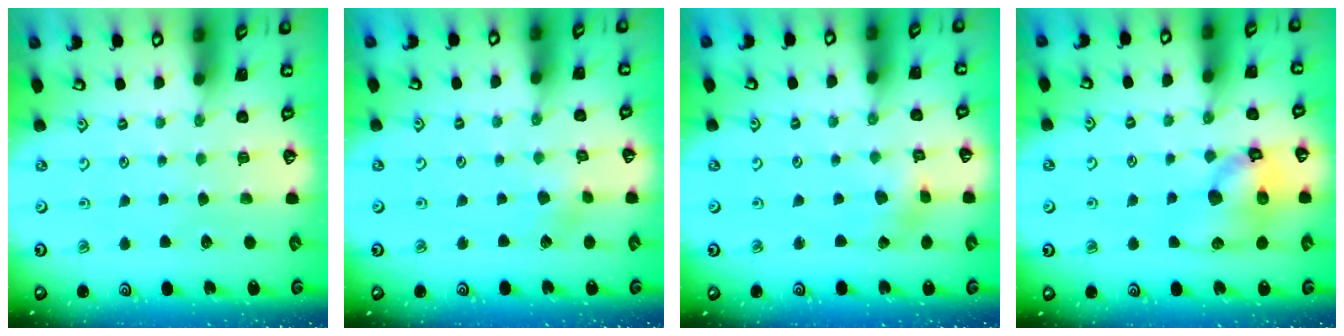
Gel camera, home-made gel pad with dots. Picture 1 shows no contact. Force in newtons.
{"total": 3.2, "press": 3.2, "slide": 0.3}
{"total": 2.0, "press": 1.9, "slide": 0.4}
{"total": 14.6, "press": 14.4, "slide": 2.2}